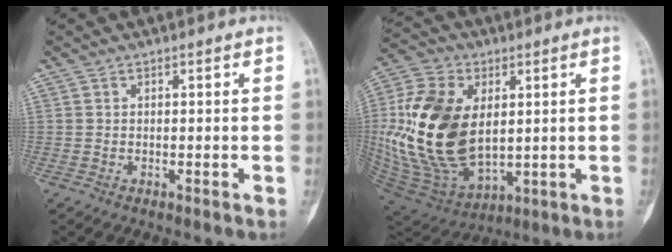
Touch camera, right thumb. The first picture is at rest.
{"total": 23.4, "force": [2.2, 14.8, 18.0], "torque": [-0.359, -0.021, 0.055]}